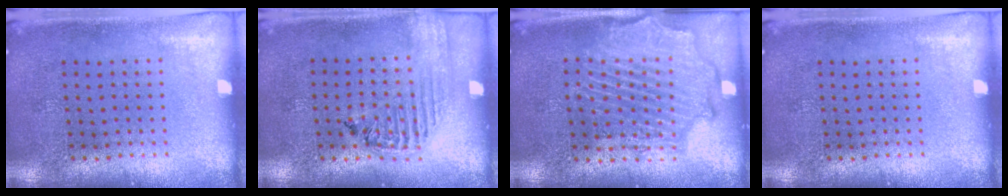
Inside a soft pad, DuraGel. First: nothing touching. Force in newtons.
{"total": 1.6, "press": 1.6, "slide": 0.4}
{"total": 2.1, "press": 2.0, "slide": 0.4}
{"total": 0.0}